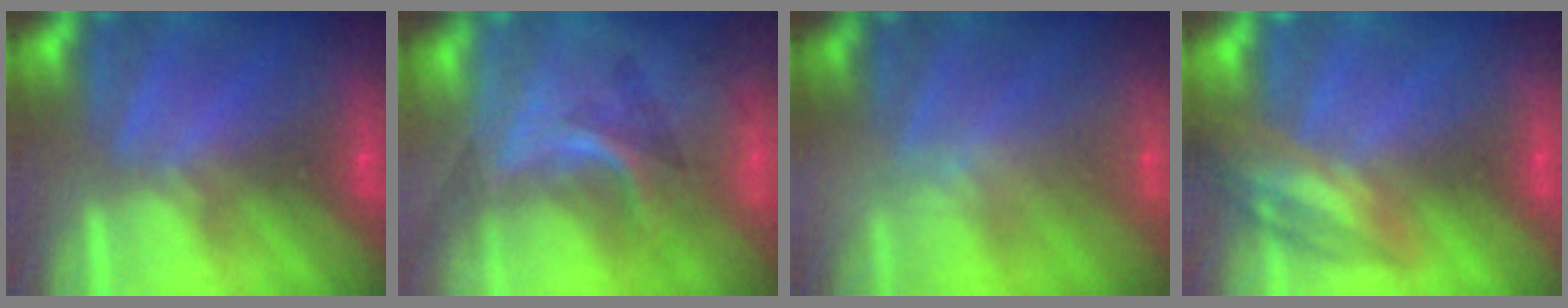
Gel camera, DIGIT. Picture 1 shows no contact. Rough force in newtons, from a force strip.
{"total": 3.0}
{"total": 2.5}
{"total": 2.4}